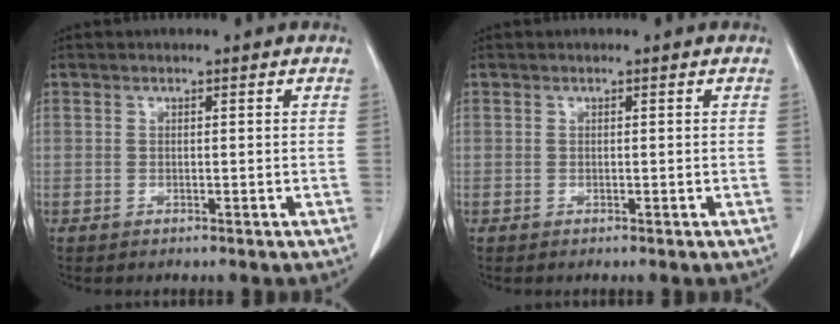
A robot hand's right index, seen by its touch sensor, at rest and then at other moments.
{"total": 0.0}